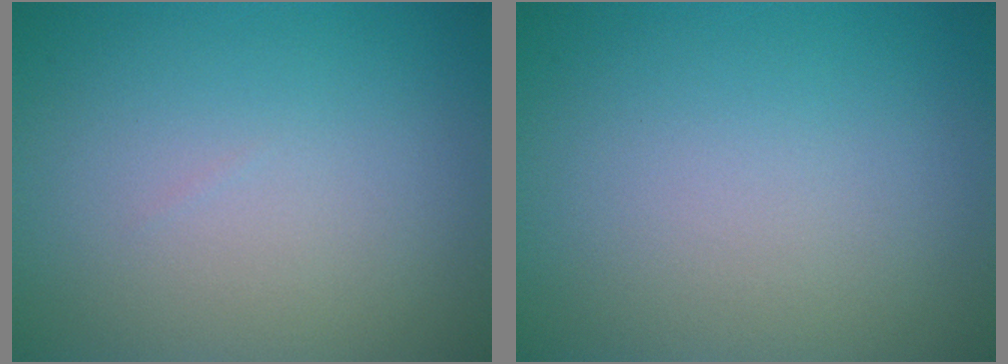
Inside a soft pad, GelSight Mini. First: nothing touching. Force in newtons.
{"total": 0.0}